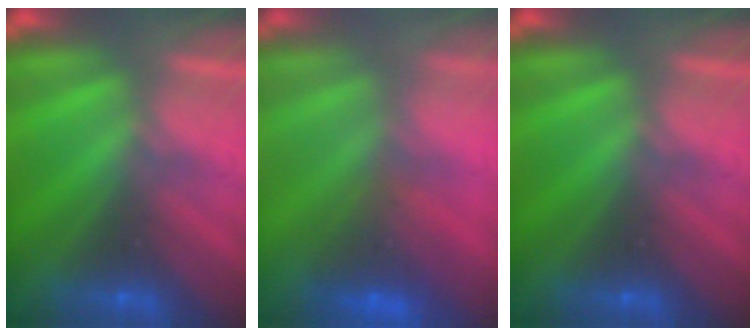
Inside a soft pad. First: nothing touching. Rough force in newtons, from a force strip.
{"total": 5.6}
{"total": 0.0}